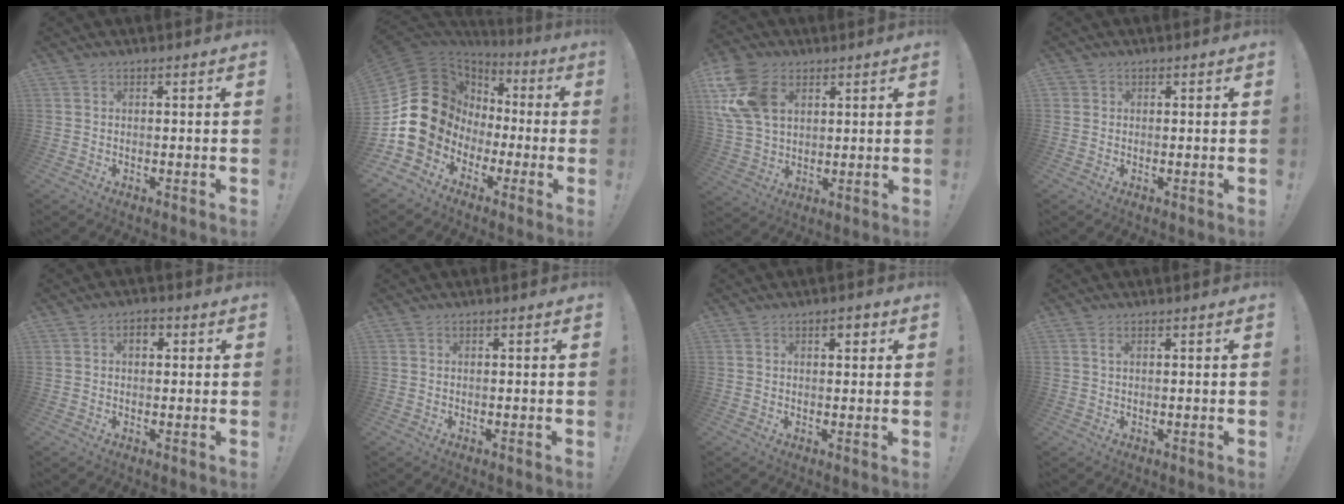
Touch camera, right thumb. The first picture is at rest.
{"total": 20.3, "force": [-0.1, 18.3, 8.8], "torque": [-0.156, -0.002, 0.046]}
{"total": 16.1, "force": [5.6, 11.3, 9.9], "torque": [-0.205, -0.014, 0.110]}
{"total": 1.1, "force": [0.5, 0.9, 0.2], "torque": [-0.012, 0.005, 0.011]}
{"total": 3.0, "force": [0.5, 1.9, 2.3], "torque": [-0.037, 0.006, 0.007]}
{"total": 0.0}
{"total": 2.8, "force": [1.3, 1.3, 2.1], "torque": [-0.021, -0.003, 0.017]}
{"total": 0.8, "force": [0.2, 0.1, 0.7], "torque": [-0.007, -0.002, 0.002]}